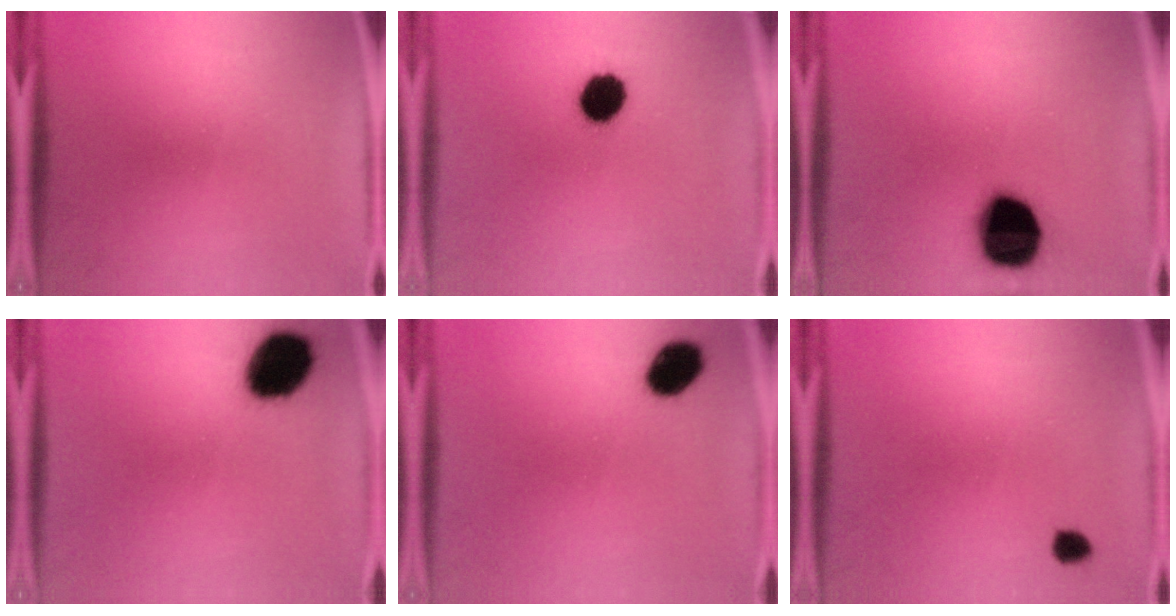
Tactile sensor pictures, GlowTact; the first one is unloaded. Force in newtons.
{"total": 8.9}
{"total": 19.4}
{"total": 14.7}
{"total": 7.5}
{"total": 1.9}